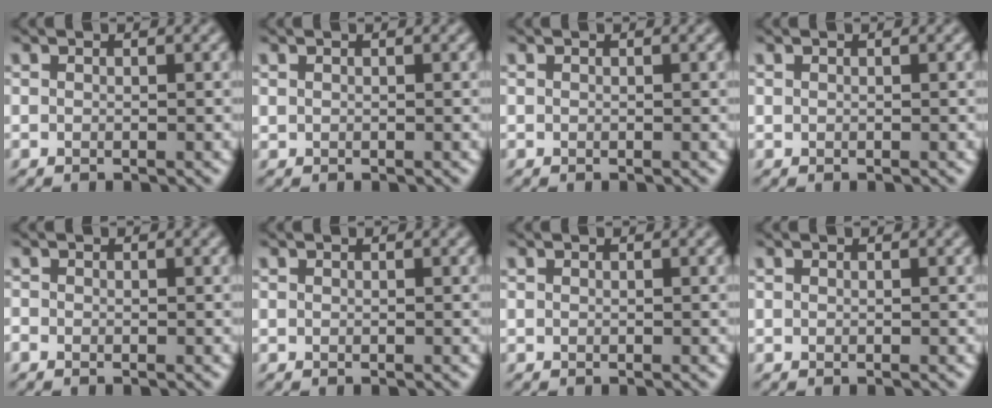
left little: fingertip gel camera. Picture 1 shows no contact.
{"total": 0.0}
{"total": 0.0}
{"total": 0.0}
{"total": 0.5, "force": [-0.3, 0.3, 0.1], "torque": [-0.003, -0.002, -0.007]}
{"total": 0.0}
{"total": 0.0}
{"total": 0.0}